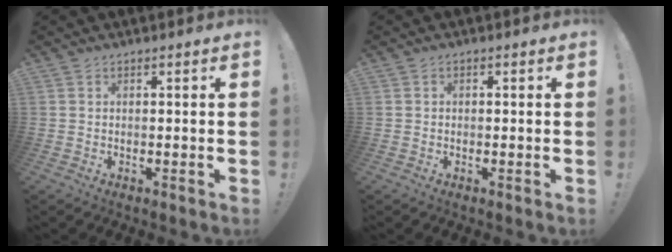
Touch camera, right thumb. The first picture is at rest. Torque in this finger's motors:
{"motor_torque": [-0.13, 0.02, 0.10, -0.06, 0.11]}